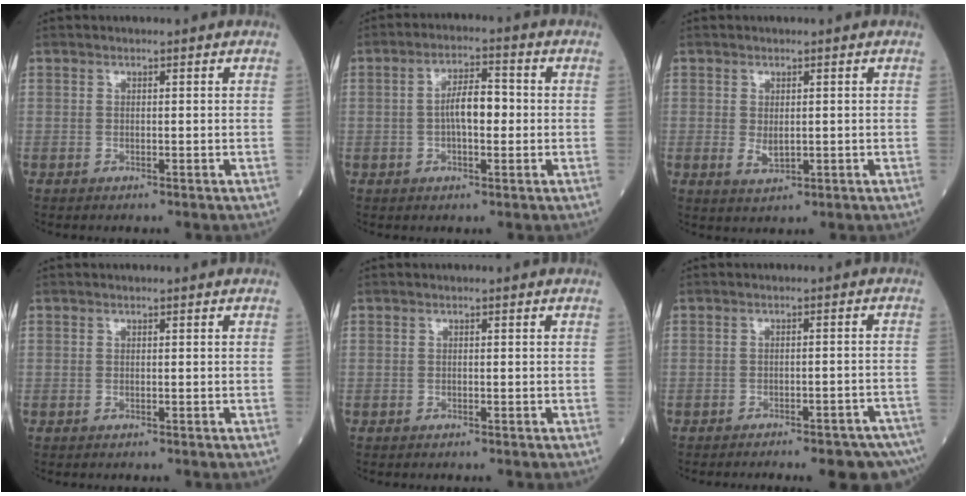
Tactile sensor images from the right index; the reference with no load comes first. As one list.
[{"total": 5.7, "force": [-0.3, 2.0, 5.3], "torque": [-0.099, 0.014, -0.008]}, {"total": 2.5, "force": [0.0, 1.4, 2.1], "torque": [-0.035, -0.005, 0.007]}, {"total": 0.0}, {"total": 0.0}, {"total": 11.7, "force": [-9.7, 2.2, 6.2], "torque": [-0.044, 0.007, -0.111]}]